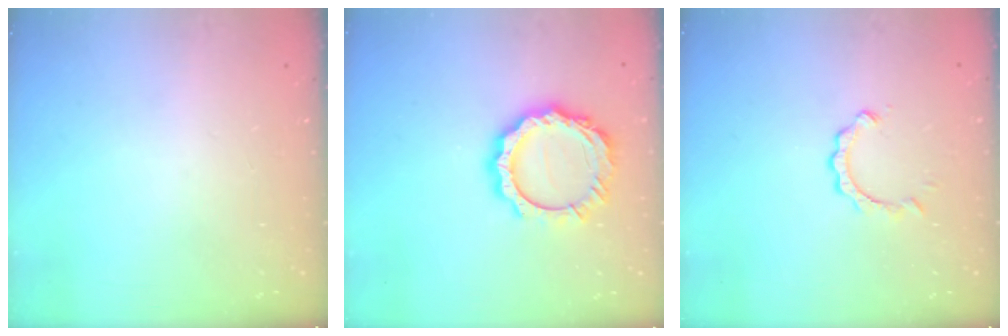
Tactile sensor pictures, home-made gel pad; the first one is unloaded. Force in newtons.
{"total": 13.9, "press": 13.9, "slide": 1.1}
{"total": 2.7, "press": 2.7, "slide": 0.3}